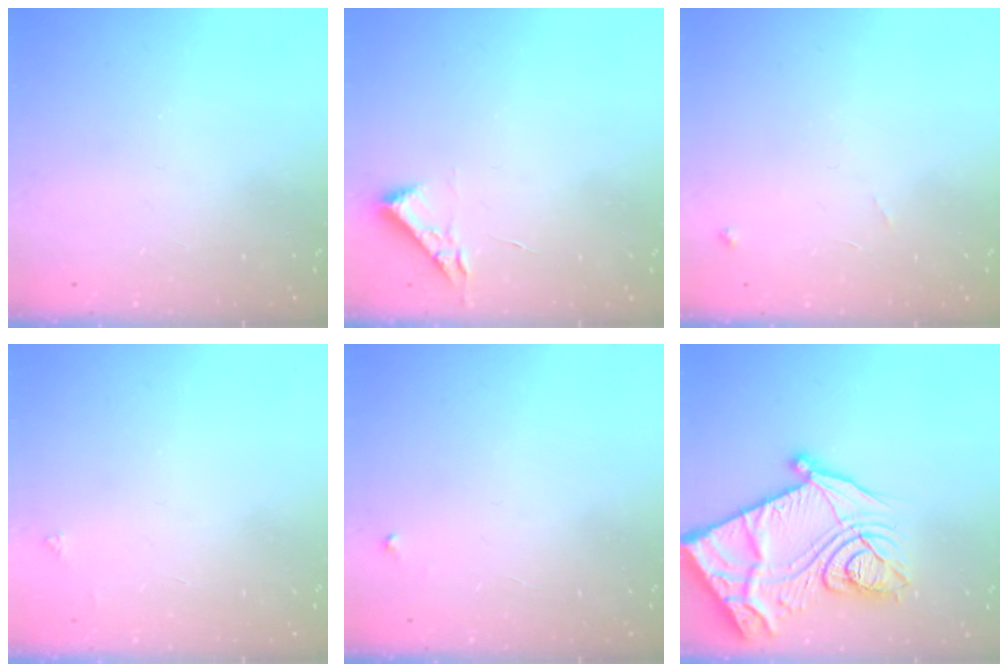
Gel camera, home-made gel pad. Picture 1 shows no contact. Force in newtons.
{"total": 3.1, "press": 3.0, "slide": 0.4}
{"total": 6.2, "press": 6.2, "slide": 0.8}
{"total": 2.0, "press": 2.0, "slide": 0.3}
{"total": 2.2, "press": 2.2, "slide": 0.1}
{"total": 27.1, "press": 27.1, "slide": 0.8}